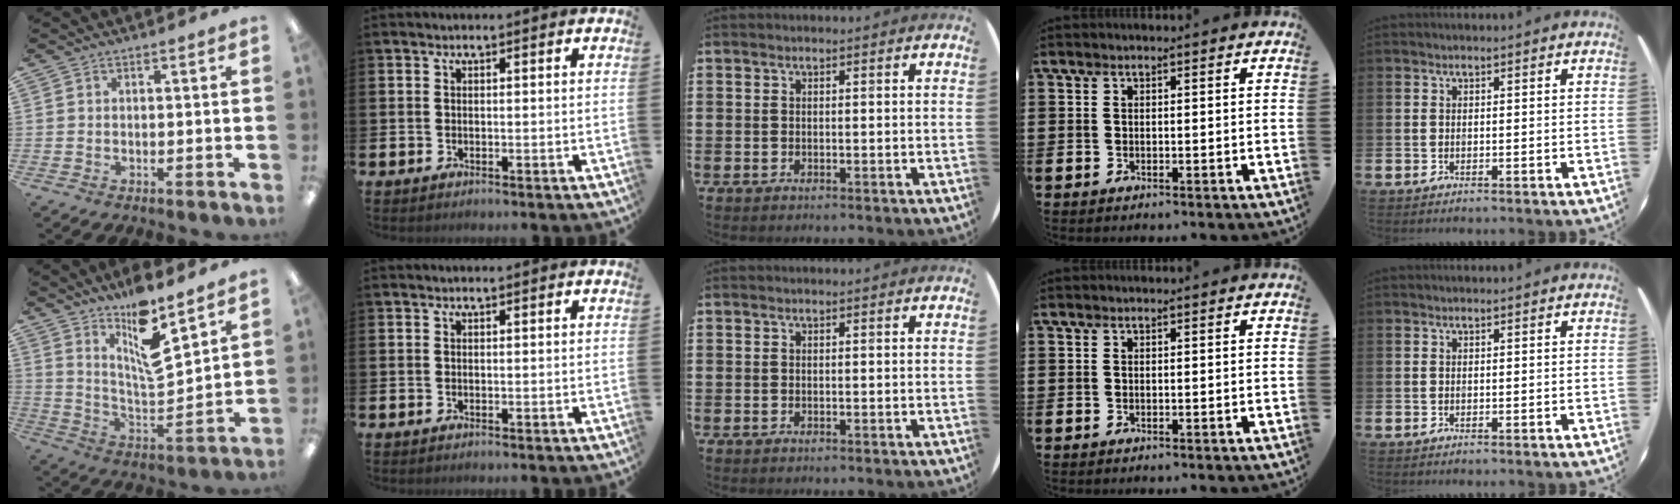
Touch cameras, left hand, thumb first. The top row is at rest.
{"thumb": {"total": 13.6, "force": [9.9, 3.3, 8.8], "torque": [-0.148, -0.066, 0.165]}}